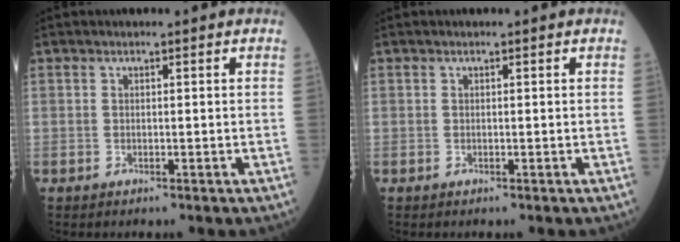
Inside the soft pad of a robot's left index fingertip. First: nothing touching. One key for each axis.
{"total": 0.0}